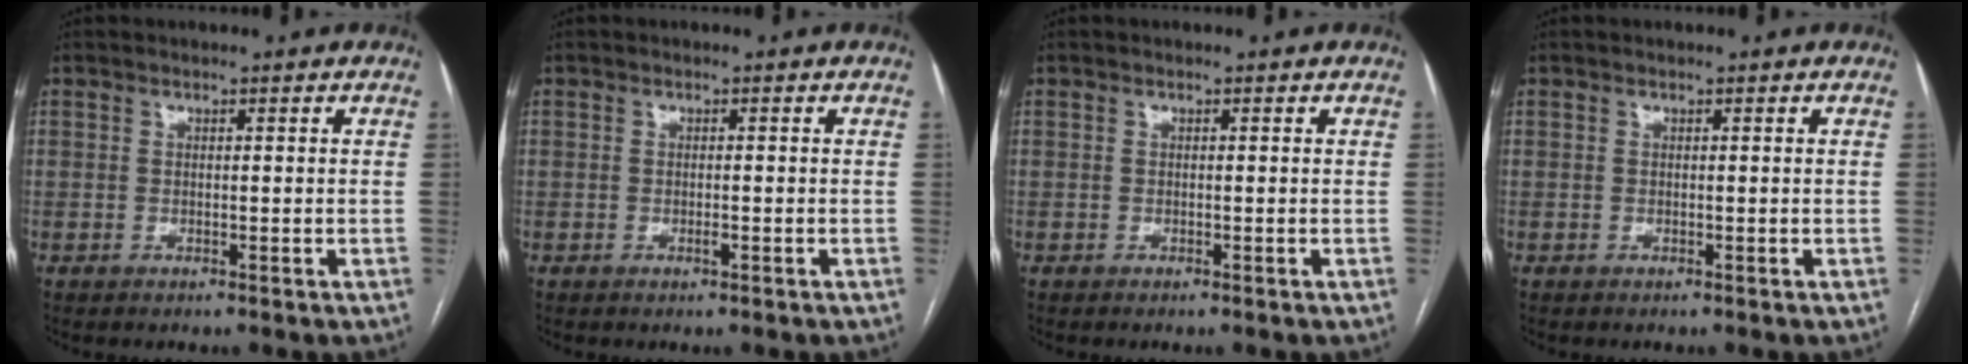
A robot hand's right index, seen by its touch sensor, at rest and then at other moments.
{"total": 0.8, "force": [-0.3, 0.3, 0.8], "torque": [-0.014, -0.001, -0.003]}
{"total": 0.0}
{"total": 0.0}